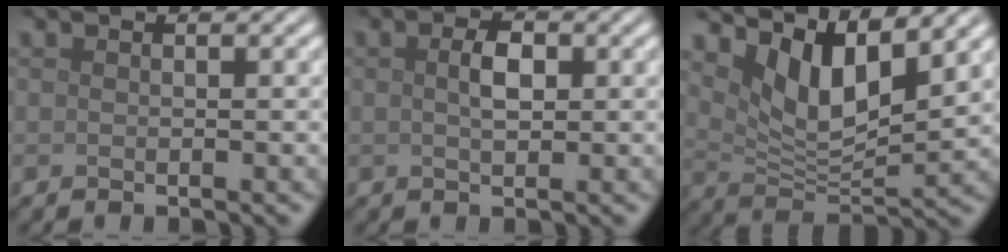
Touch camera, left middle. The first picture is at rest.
{"total": 2.2, "force": [0.4, 1.1, 1.8], "torque": [-0.038, 0.002, 0.005]}
{"total": 6.5, "force": [3.9, 2.3, 4.6], "torque": [-0.092, -0.012, 0.072]}